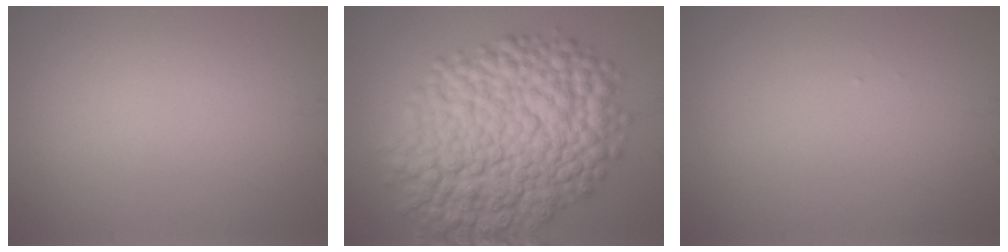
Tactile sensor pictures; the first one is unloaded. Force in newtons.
{"total": 14.2, "press": 14.2, "slide": 0.2}
{"total": 0.0}